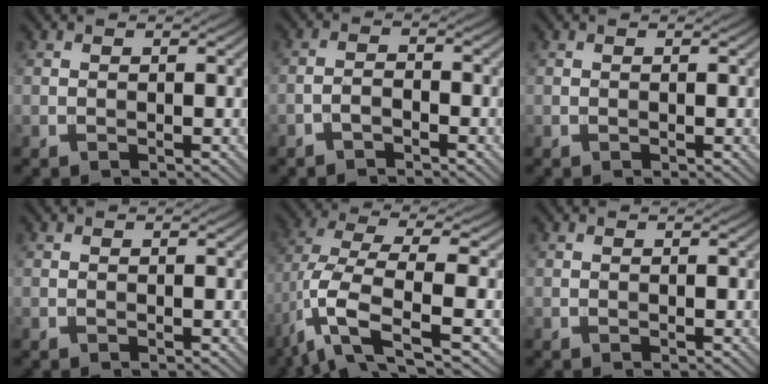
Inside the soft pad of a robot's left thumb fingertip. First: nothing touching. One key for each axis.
{"total": 1.8, "fx": -1.4, "fy": 0.5, "fz": 1.0, "tx": -0.021, "ty": 0.005, "tz": -0.033}
{"total": 0.0}
{"total": 0.0}
{"total": 10.6, "fx": -3.3, "fy": 3.8, "fz": 9.3, "tx": -0.202, "ty": -0.003, "tz": -0.069}
{"total": 0.0}